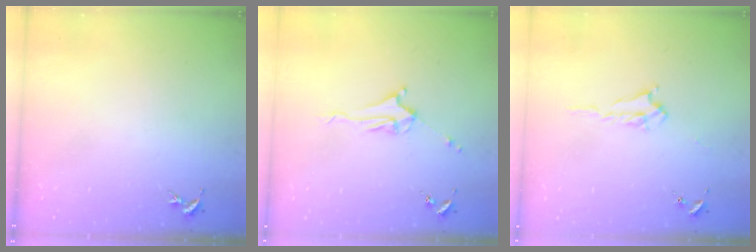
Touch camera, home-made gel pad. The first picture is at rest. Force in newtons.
{"total": 3.7, "press": 3.7, "slide": 0.5}
{"total": 1.7, "press": 1.7, "slide": 0.3}